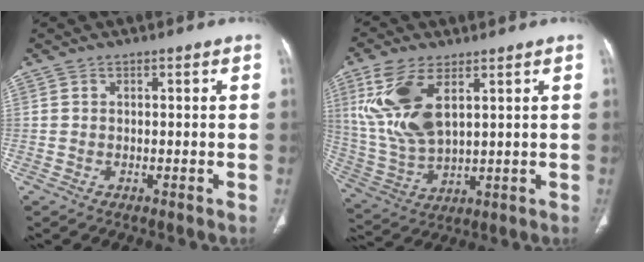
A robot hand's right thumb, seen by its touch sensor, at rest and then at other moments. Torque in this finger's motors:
{"motor_torque": [-0.89, 1.48, 1.24, 1.36, 0.21]}